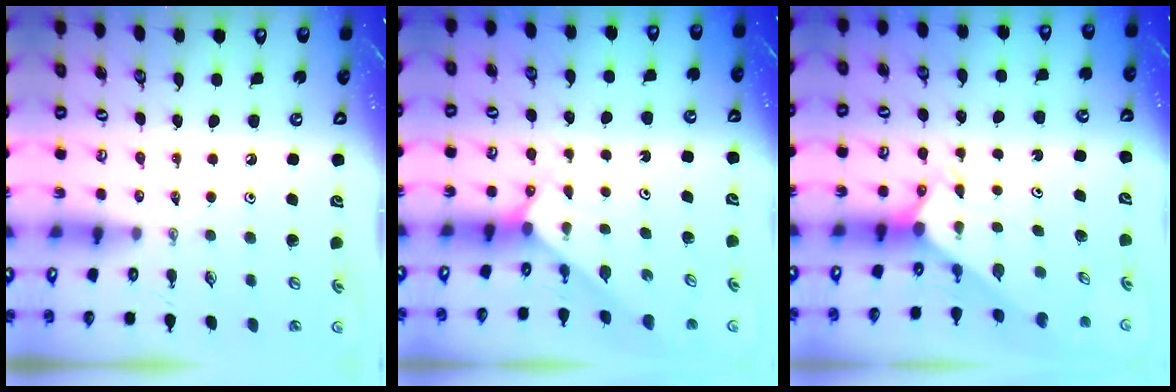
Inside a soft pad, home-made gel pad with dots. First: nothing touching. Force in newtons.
{"total": 2.1, "press": 2.1, "slide": 0.3}
{"total": 2.6, "press": 2.6, "slide": 0.2}